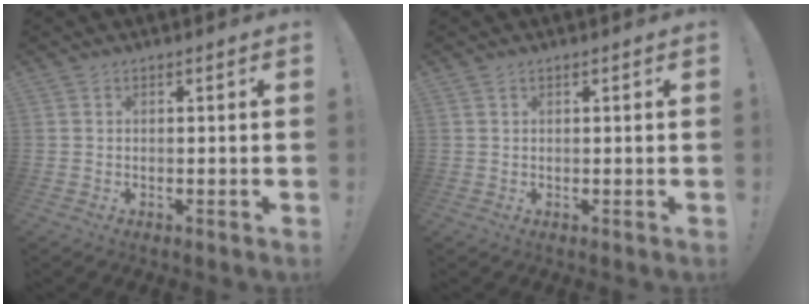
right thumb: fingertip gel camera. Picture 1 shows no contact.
{"total": 0.6, "force": [0.4, 0.3, 0.3], "torque": [-0.012, 0.004, 0.009]}